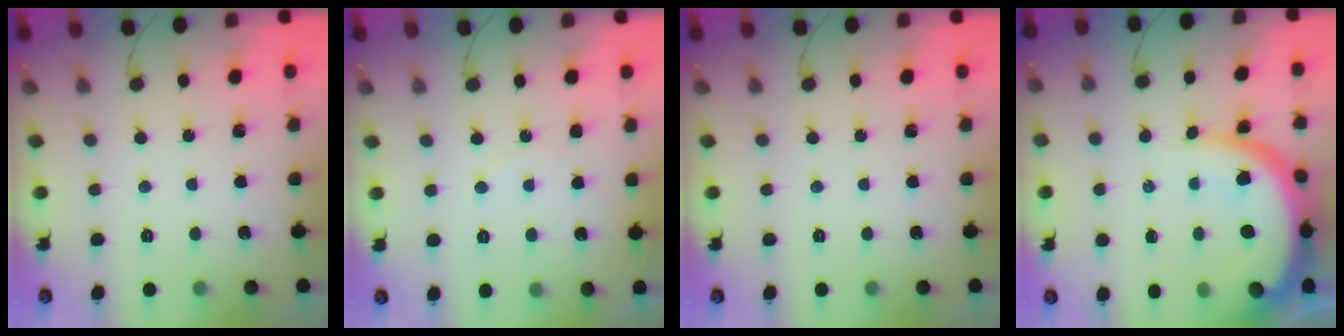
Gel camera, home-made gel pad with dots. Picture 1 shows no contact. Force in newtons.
{"total": 4.8, "press": 4.8, "slide": 0.6}
{"total": 0.0}
{"total": 14.5, "press": 14.4, "slide": 1.1}